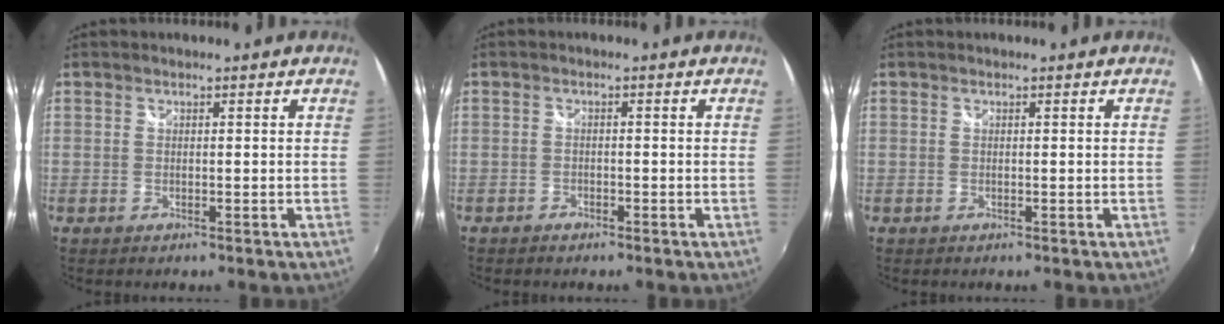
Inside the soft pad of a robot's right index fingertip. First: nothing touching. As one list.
[{"total": 1.5, "force": [-1.3, 0.7, 0.2], "torque": [-0.010, -0.003, -0.024]}, {"total": 0.0}]